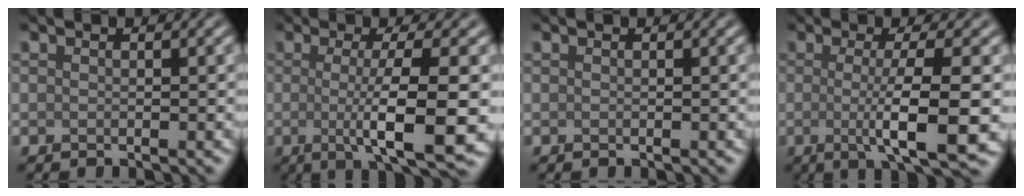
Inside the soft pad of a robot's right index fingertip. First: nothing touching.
{"total": 8.2, "force": [-0.8, 1.7, 8.0], "torque": [-0.118, -0.011, -0.012]}
{"total": 0.0}
{"total": 7.3, "force": [-0.8, 1.5, 7.1], "torque": [-0.108, -0.011, -0.012]}